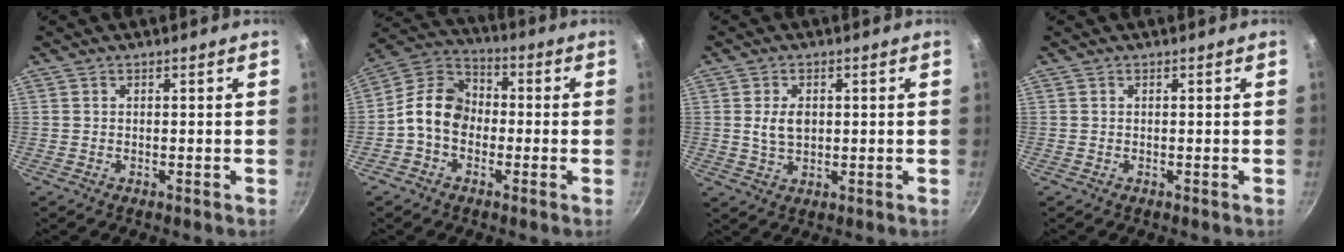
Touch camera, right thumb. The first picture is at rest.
{"total": 10.6, "force": [-1.6, 8.2, 6.5], "torque": [-0.086, 0.038, -0.054]}
{"total": 4.7, "force": [0.6, 3.1, 3.5], "torque": [-0.056, -0.002, 0.013]}
{"total": 0.0}